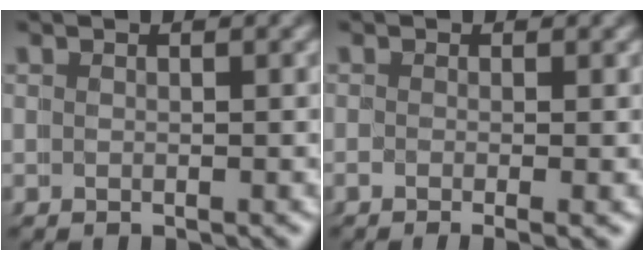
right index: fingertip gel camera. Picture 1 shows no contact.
{"total": 2.0, "force": [-1.0, -0.4, 1.6], "torque": [-0.015, -0.001, -0.018]}